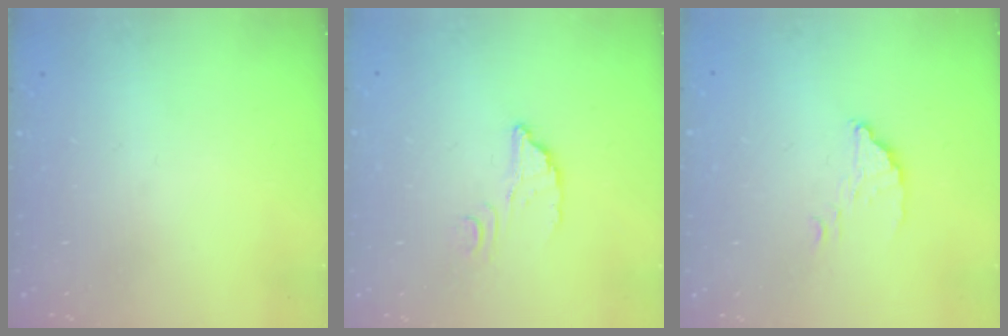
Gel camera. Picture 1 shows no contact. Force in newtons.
{"total": 4.1, "press": 4.1, "slide": 0.1}
{"total": 2.3, "press": 2.3, "slide": 0.0}